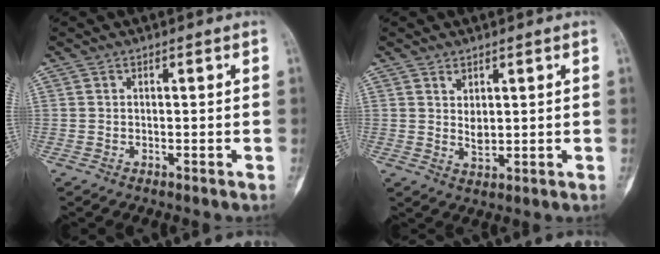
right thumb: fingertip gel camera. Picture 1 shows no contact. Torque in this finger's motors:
{"motor_torque": [-0.18, 0.60, -0.08, 0.05, -0.05]}